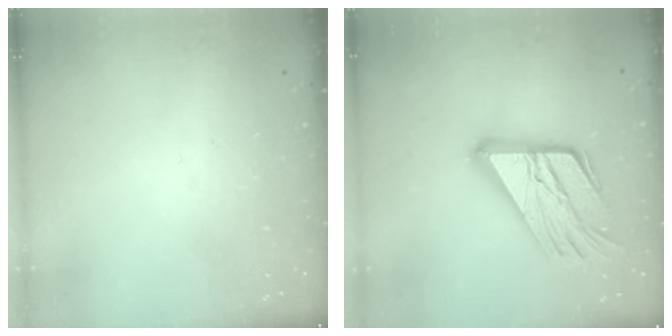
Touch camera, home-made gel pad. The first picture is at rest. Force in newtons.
{"total": 21.7, "press": 21.6, "slide": 2.2}